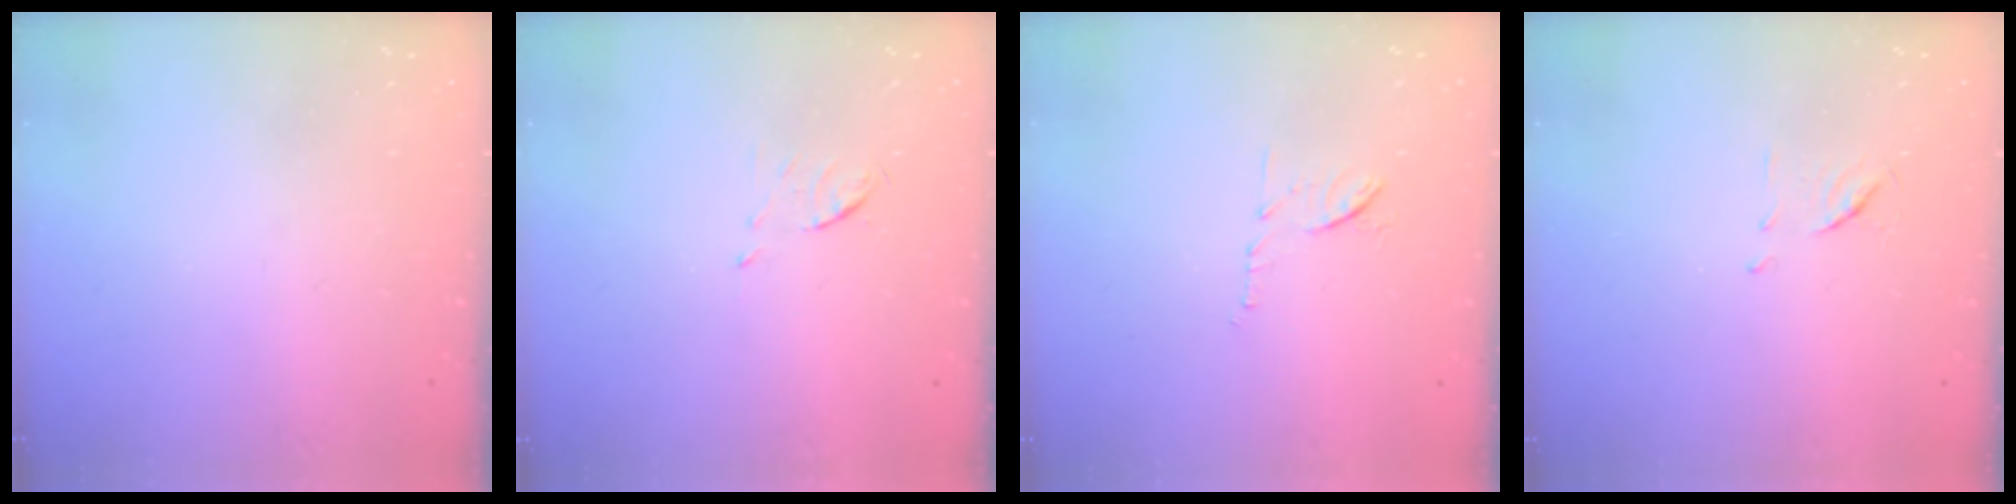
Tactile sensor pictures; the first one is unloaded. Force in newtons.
{"total": 5.2, "press": 5.1, "slide": 0.8}
{"total": 7.8, "press": 7.8, "slide": 0.3}
{"total": 6.4, "press": 6.4, "slide": 0.4}